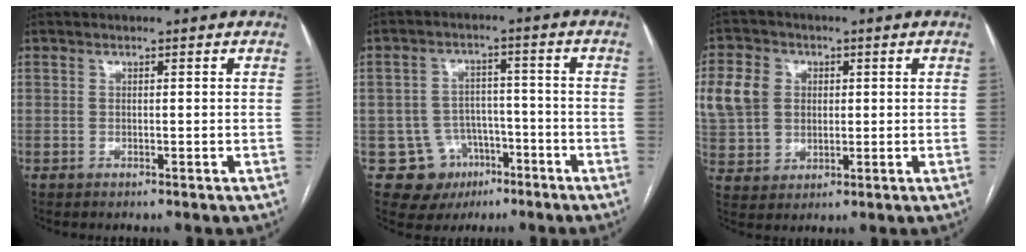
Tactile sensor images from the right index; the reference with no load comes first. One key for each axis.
{"total": 8.2, "fx": -3.5, "fy": 7.4, "fz": 0.9, "tx": -0.011, "ty": 0.015, "tz": -0.037}
{"total": 11.1, "fx": 2.7, "fy": 9.4, "fz": 5.2, "tx": -0.139, "ty": 0.025, "tz": 0.062}